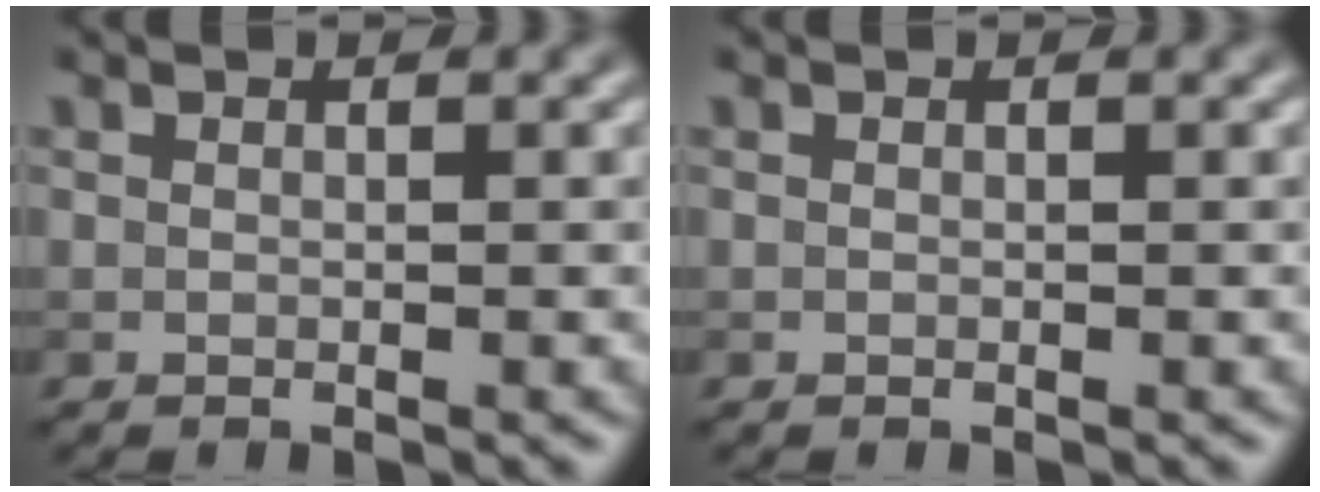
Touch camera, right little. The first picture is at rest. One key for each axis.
{"total": 0.0}